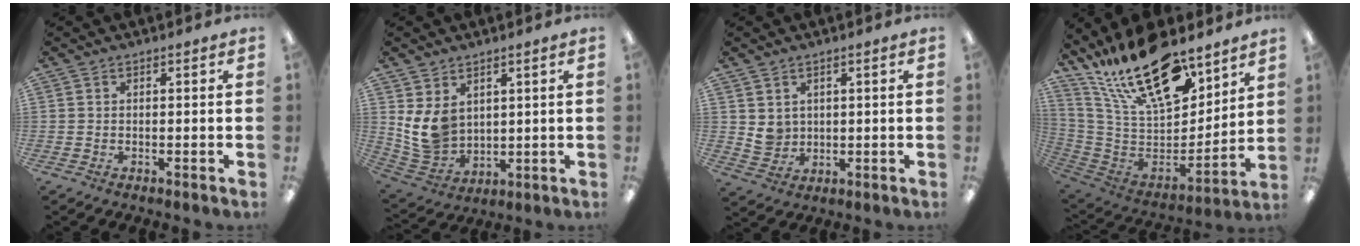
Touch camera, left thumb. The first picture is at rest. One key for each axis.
{"total": 9.0, "fx": 3.5, "fy": 6.8, "fz": 4.7, "tx": -0.112, "ty": -0.020, "tz": 0.070}
{"total": 4.1, "fx": 2.1, "fy": 3.4, "fz": 0.8, "tx": -0.008, "ty": -0.008, "tz": 0.038}
{"total": 25.3, "fx": 17.1, "fy": 10.9, "fz": 15.2, "tx": -0.275, "ty": -0.107, "tz": 0.302}